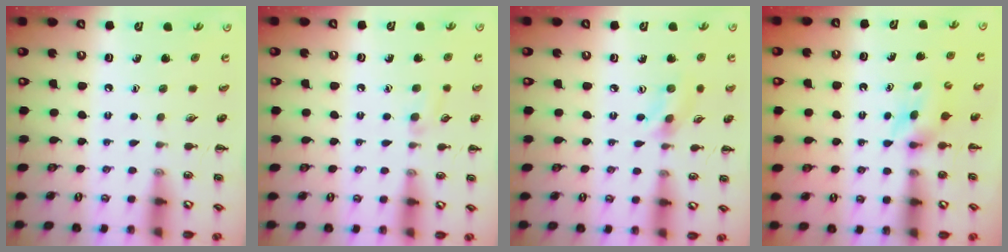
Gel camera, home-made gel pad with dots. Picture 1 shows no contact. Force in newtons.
{"total": 6.2, "press": 5.9, "slide": 2.0}
{"total": 2.8, "press": 2.7, "slide": 0.9}
{"total": 4.3, "press": 4.0, "slide": 1.5}